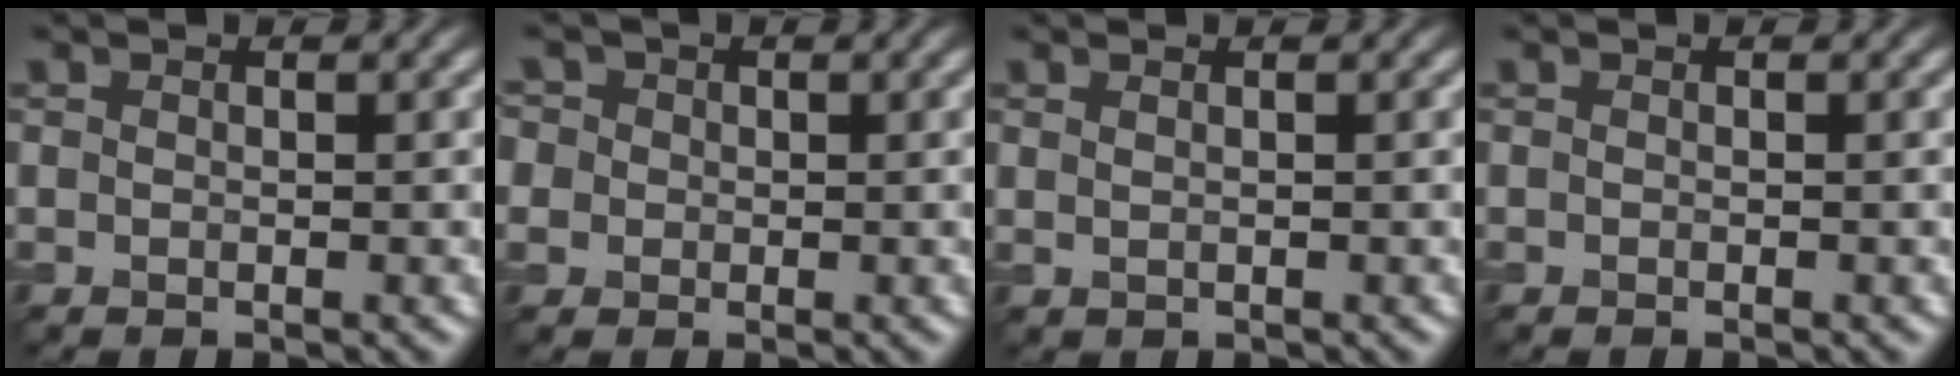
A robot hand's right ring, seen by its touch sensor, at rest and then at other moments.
{"total": 5.6, "force": [1.6, 4.9, 2.2], "torque": [-0.056, 0.033, -0.003]}
{"total": 0.7, "force": [0.4, 0.3, 0.4], "torque": [-0.009, -0.002, 0.006]}
{"total": 0.0}